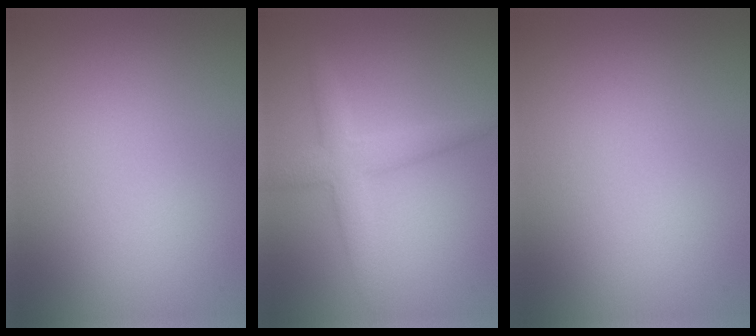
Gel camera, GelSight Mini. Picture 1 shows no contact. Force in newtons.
{"total": 3.3, "press": 3.3, "slide": 0.1}
{"total": 0.0}